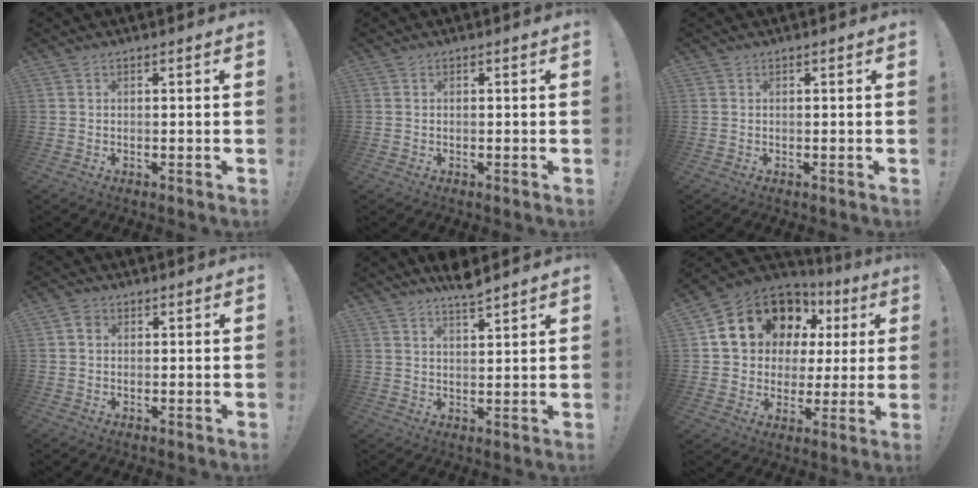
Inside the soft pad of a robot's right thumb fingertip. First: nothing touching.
{"total": 0.0}
{"total": 0.0}
{"total": 2.0, "force": [0.3, 1.6, 1.2], "torque": [-0.017, 0.002, 0.004]}
{"total": 5.5, "force": [4.7, 0.6, 2.7], "torque": [-0.041, -0.032, 0.081]}
{"total": 16.3, "force": [8.4, 11.8, 7.5], "torque": [-0.125, -0.045, 0.177]}